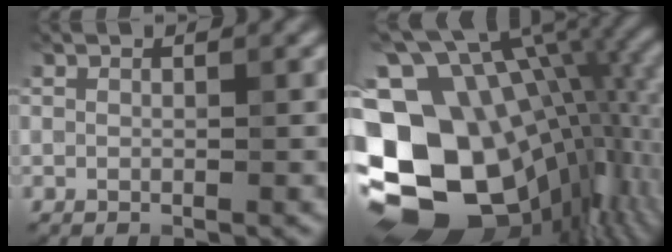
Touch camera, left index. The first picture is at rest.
{"total": 19.5, "force": [-2.5, 13.0, 14.3], "torque": [-0.267, -0.009, -0.020]}